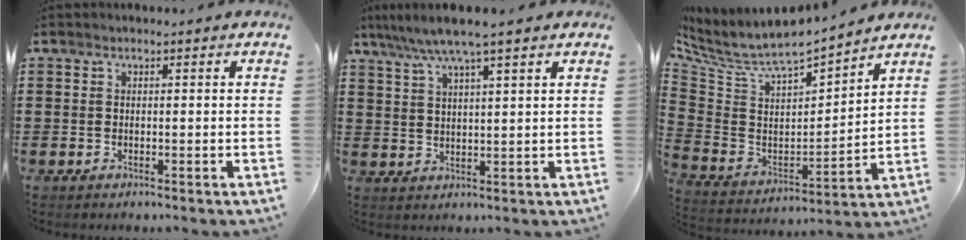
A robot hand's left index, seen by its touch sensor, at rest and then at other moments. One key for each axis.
{"total": 5.6, "fx": 4.3, "fy": -0.3, "fz": 3.5, "tx": -0.080, "ty": -0.011, "tz": 0.075}
{"total": 6.5, "fx": 5.6, "fy": 1.5, "fz": 2.9, "tx": -0.086, "ty": -0.049, "tz": 0.090}